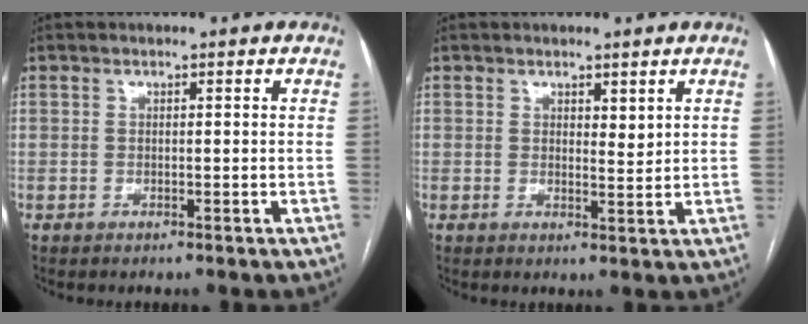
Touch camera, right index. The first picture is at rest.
{"total": 2.0, "force": [1.2, 0.7, 1.3], "torque": [-0.020, -0.010, 0.022]}